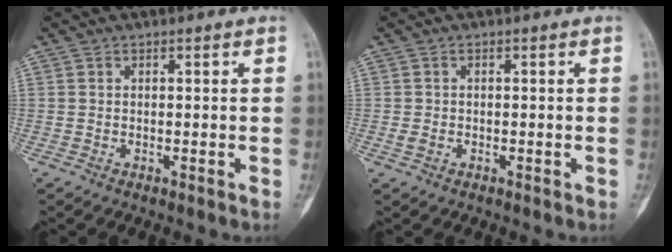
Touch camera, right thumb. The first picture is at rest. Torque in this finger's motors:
{"motor_torque": [0.12, 0.12, -0.09, -0.03, 0.06]}